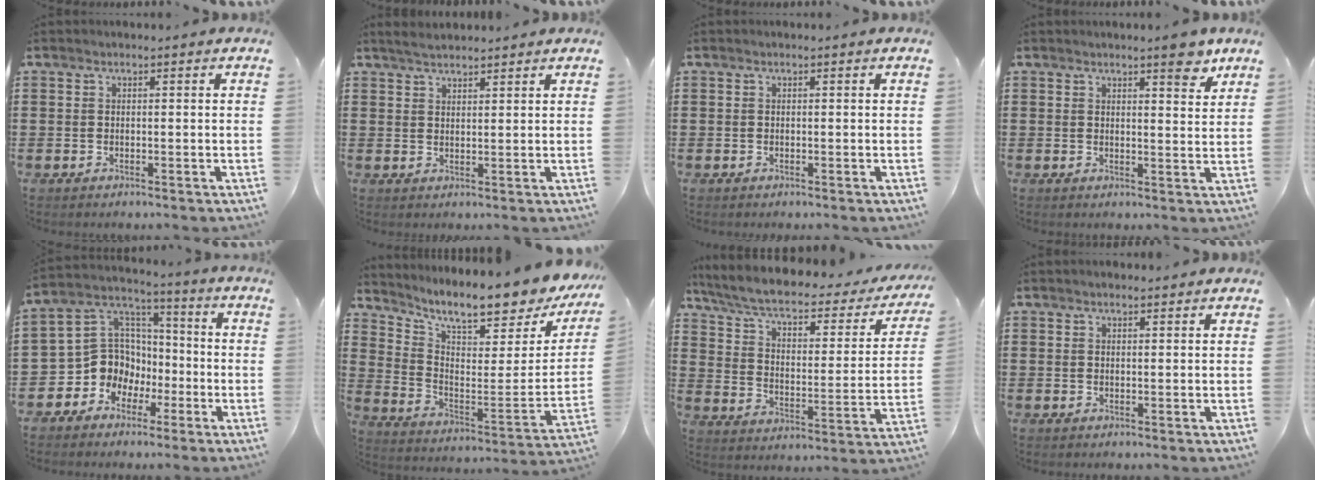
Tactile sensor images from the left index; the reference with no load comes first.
{"total": 2.4, "force": [2.2, 0.4, 0.7], "torque": [-0.020, 0.005, 0.043]}
{"total": 0.0}
{"total": 5.0, "force": [3.9, 1.0, 3.0], "torque": [-0.035, -0.016, 0.062]}
{"total": 9.9, "force": [-3.0, 9.0, 2.6], "torque": [-0.099, 0.002, -0.055]}
{"total": 9.1, "force": [7.7, 0.5, 4.8], "torque": [-0.103, -0.073, 0.121]}
{"total": 6.1, "force": [4.5, 1.4, 3.8], "torque": [-0.094, -0.032, 0.073]}
{"total": 0.9, "force": [0.8, 0.2, 0.4], "torque": [-0.007, 0.002, 0.016]}